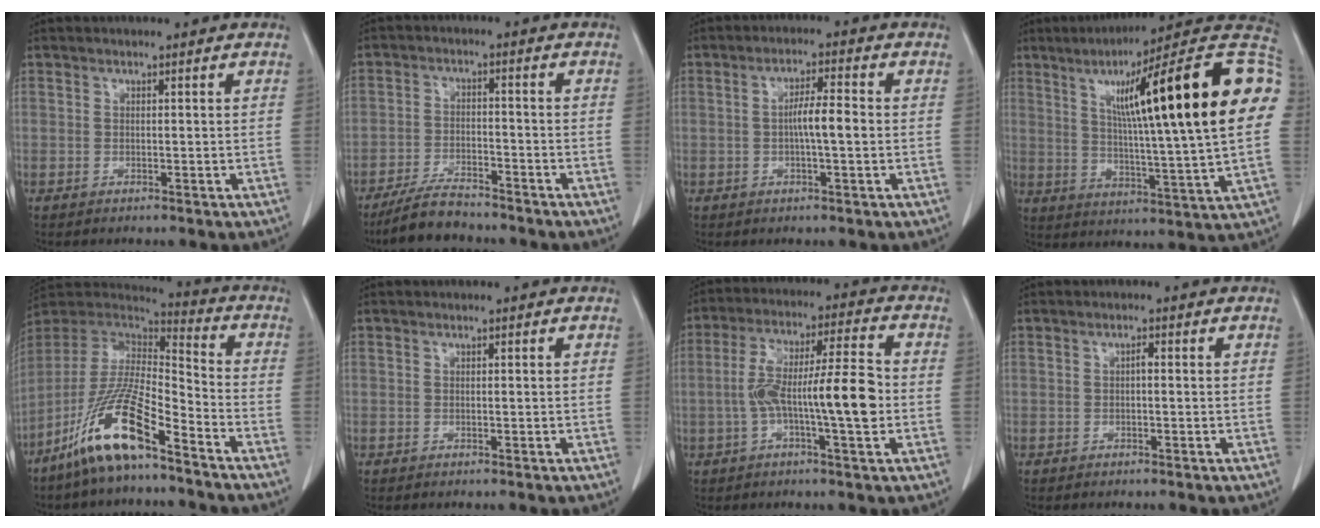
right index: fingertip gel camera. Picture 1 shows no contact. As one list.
[{"total": 6.6, "force": [-5.9, 1.6, 2.5], "torque": [-0.052, -0.014, -0.107]}, {"total": 4.6, "force": [-0.3, 0.5, 4.6], "torque": [-0.083, 0.007, -0.006]}, {"total": 28.2, "force": [6.4, 1.4, 27.4], "torque": [-0.334, 0.049, 0.089]}, {"total": 15.6, "force": [-10.2, 2.2, 11.6], "torque": [-0.235, -0.012, -0.192]}, {"total": 0.0}, {"total": 12.4, "force": [-2.0, 1.4, 12.2], "torque": [-0.218, 0.020, -0.035]}, {"total": 0.7, "force": [-0.1, 0.2, 0.7], "torque": [-0.013, 0.002, -0.001]}]